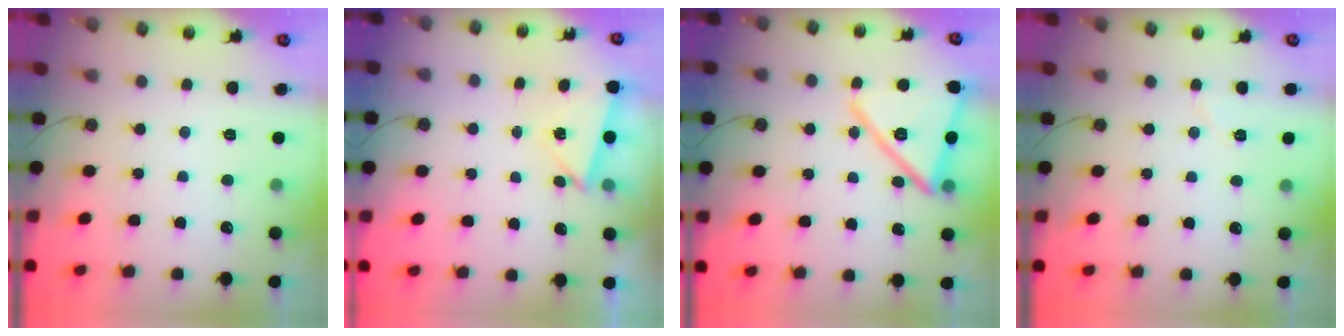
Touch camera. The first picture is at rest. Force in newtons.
{"total": 2.5, "press": 1.9, "slide": 1.6}
{"total": 18.2, "press": 18.1, "slide": 1.9}
{"total": 4.7, "press": 3.8, "slide": 2.7}